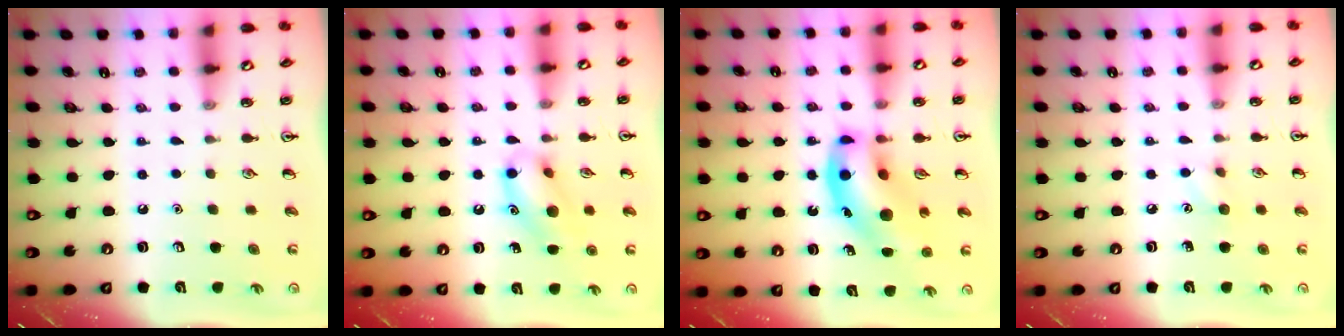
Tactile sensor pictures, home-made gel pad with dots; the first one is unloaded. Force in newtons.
{"total": 12.3, "press": 12.2, "slide": 1.1}
{"total": 15.2, "press": 14.6, "slide": 4.0}
{"total": 5.4, "press": 5.1, "slide": 1.7}